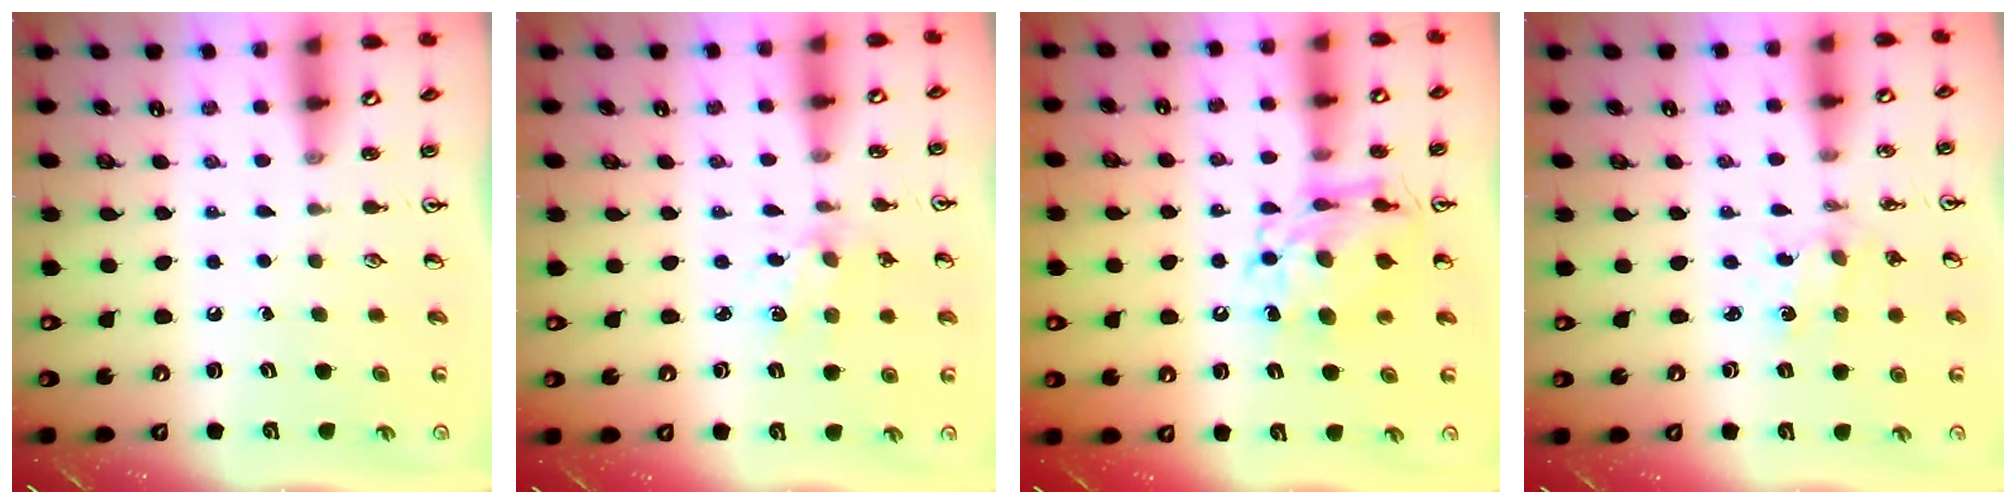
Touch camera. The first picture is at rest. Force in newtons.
{"total": 2.7, "press": 2.6, "slide": 0.4}
{"total": 11.7, "press": 11.6, "slide": 1.2}
{"total": 1.2, "press": 1.1, "slide": 0.3}